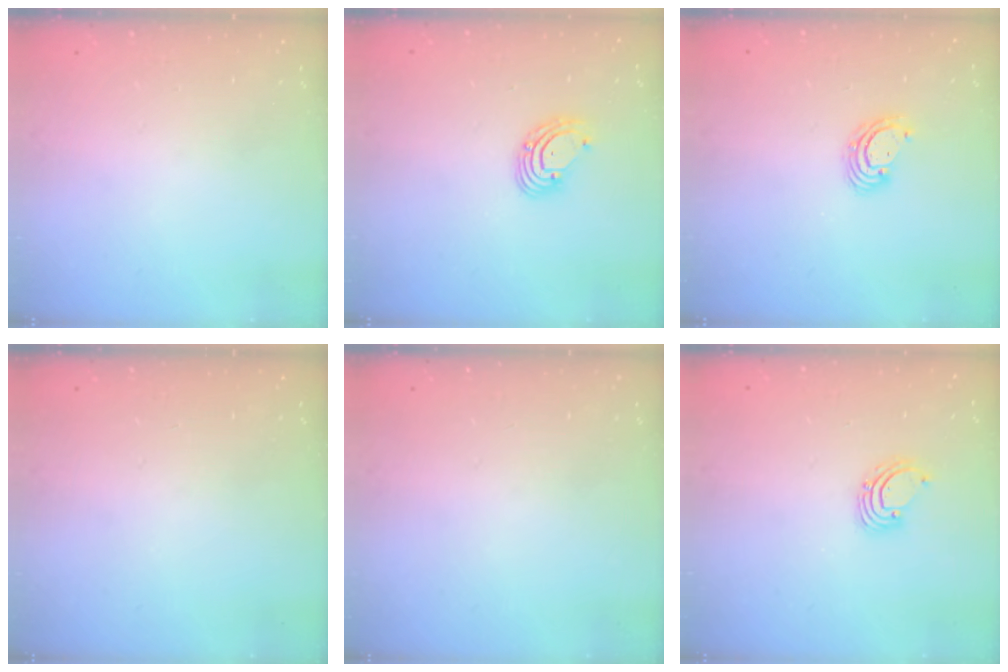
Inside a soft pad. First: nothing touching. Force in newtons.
{"total": 4.8, "press": 4.7, "slide": 0.5}
{"total": 4.6, "press": 4.6, "slide": 0.2}
{"total": 0.0}
{"total": 0.0}
{"total": 2.2, "press": 2.2, "slide": 0.2}